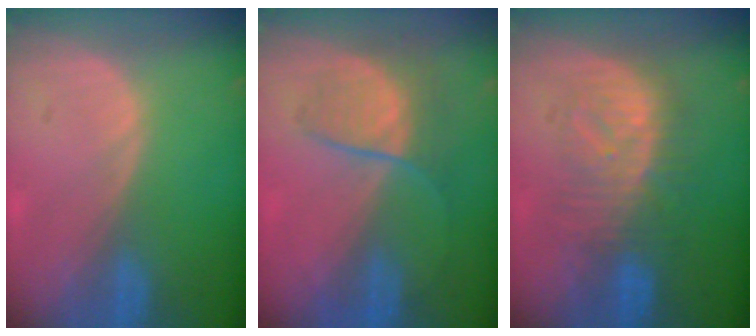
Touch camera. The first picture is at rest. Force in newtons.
{"total": 6.5, "press": 6.0, "slide": 2.3}
{"total": 8.3, "press": 8.2, "slide": 1.5}